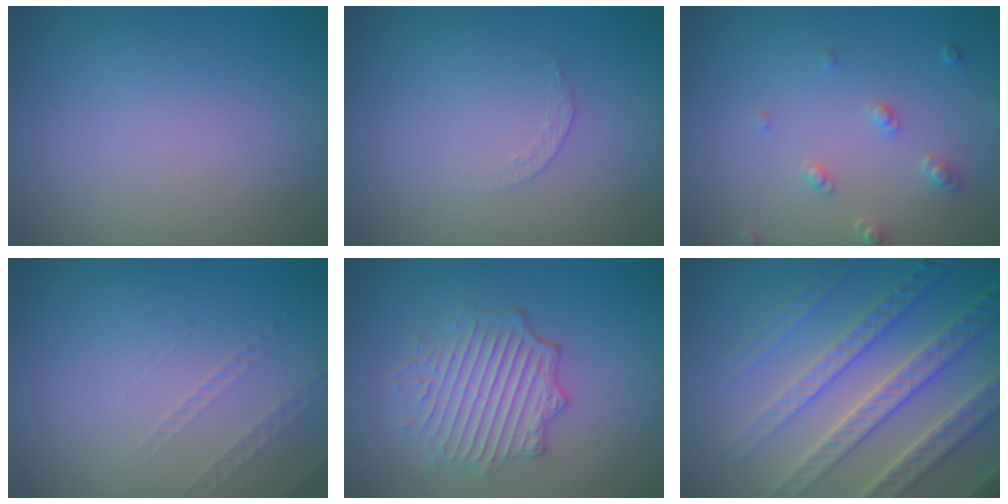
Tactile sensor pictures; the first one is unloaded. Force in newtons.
{"total": 0.7, "press": 0.4, "slide": 0.6}
{"total": 1.9, "press": 1.8, "slide": 0.5}
{"total": 1.0, "press": 0.4, "slide": 0.9}
{"total": 4.1, "press": 3.6, "slide": 1.8}
{"total": 7.1, "press": 6.9, "slide": 1.7}